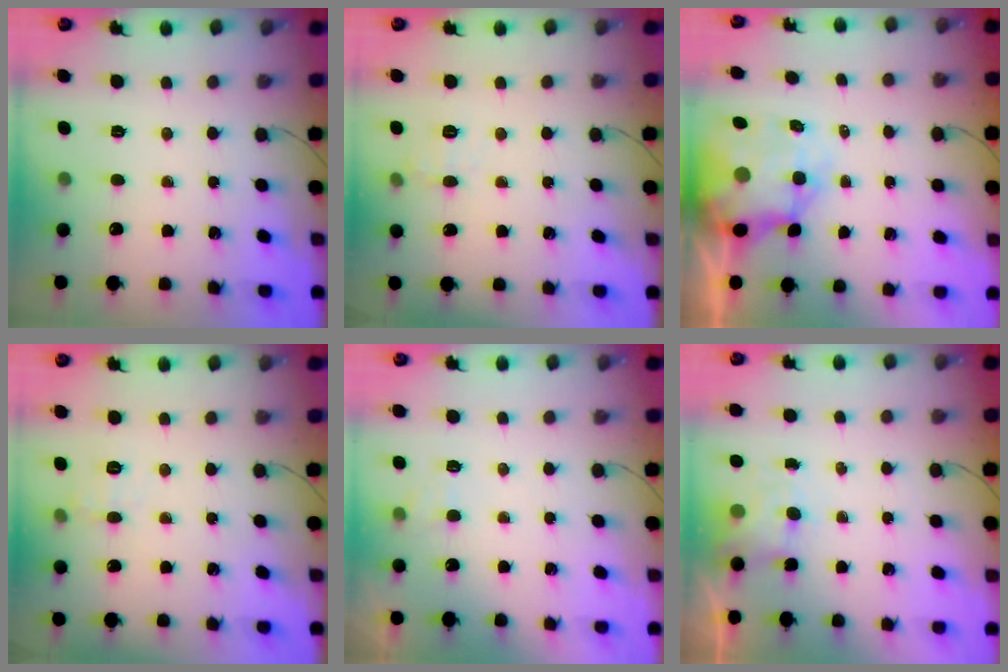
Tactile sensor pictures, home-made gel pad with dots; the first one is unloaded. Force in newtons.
{"total": 7.5, "press": 7.3, "slide": 1.4}
{"total": 8.9, "press": 8.3, "slide": 3.0}
{"total": 7.5, "press": 7.3, "slide": 1.4}
{"total": 2.6, "press": 2.4, "slide": 1.2}
{"total": 4.6, "press": 4.5, "slide": 1.1}